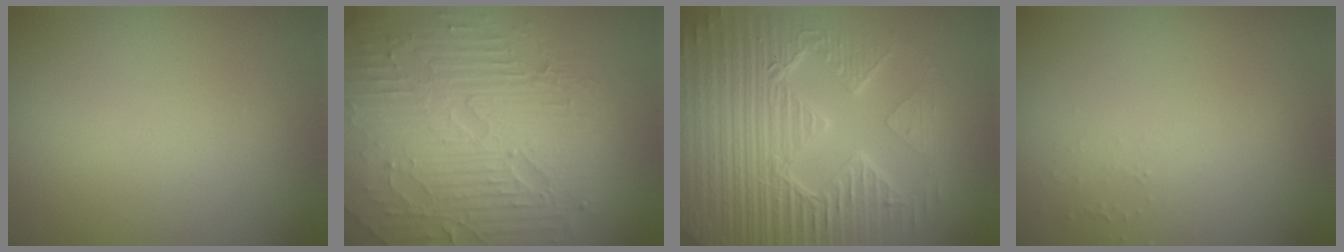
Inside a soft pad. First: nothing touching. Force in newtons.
{"total": 9.6, "press": 6.4, "slide": 7.1}
{"total": 9.6, "press": 6.7, "slide": 6.8}
{"total": 0.5, "press": 0.5, "slide": 0.1}